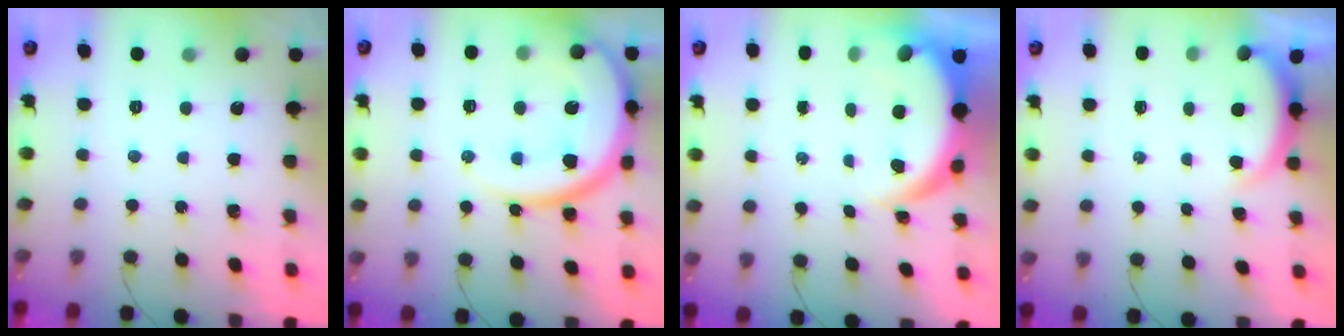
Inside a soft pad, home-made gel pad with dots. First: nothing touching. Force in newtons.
{"total": 17.2, "press": 17.1, "slide": 1.4}
{"total": 5.9, "press": 5.9, "slide": 0.5}
{"total": 1.7, "press": 1.6, "slide": 0.5}